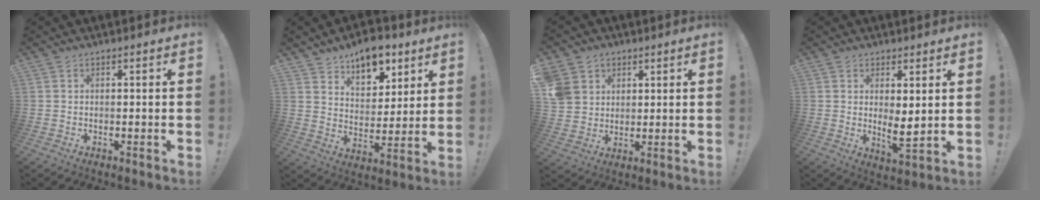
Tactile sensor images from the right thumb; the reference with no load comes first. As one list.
[{"total": 12.0, "force": [8.5, 6.7, 5.2], "torque": [-0.062, -0.057, 0.156]}, {"total": 7.7, "force": [3.4, 6.7, 1.8], "torque": [-0.032, -0.022, 0.070]}, {"total": 5.7, "force": [1.5, 1.7, 5.2], "torque": [-0.065, -0.026, 0.029]}]